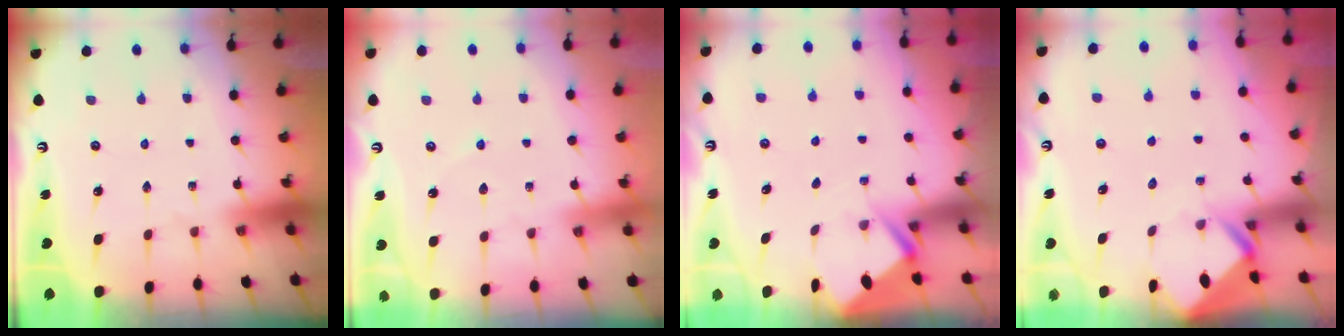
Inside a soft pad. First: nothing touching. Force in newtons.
{"total": 2.5, "press": 2.5, "slide": 0.3}
{"total": 3.0, "press": 2.9, "slide": 0.4}
{"total": 3.3, "press": 3.3, "slide": 0.2}